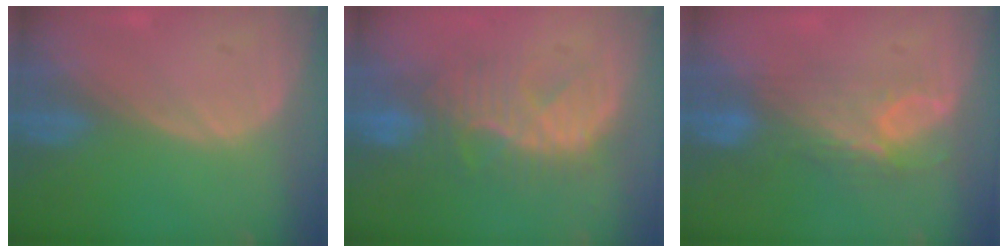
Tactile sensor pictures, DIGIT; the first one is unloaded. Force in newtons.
{"total": 8.5, "press": 8.3, "slide": 1.7}
{"total": 7.6, "press": 6.6, "slide": 3.7}